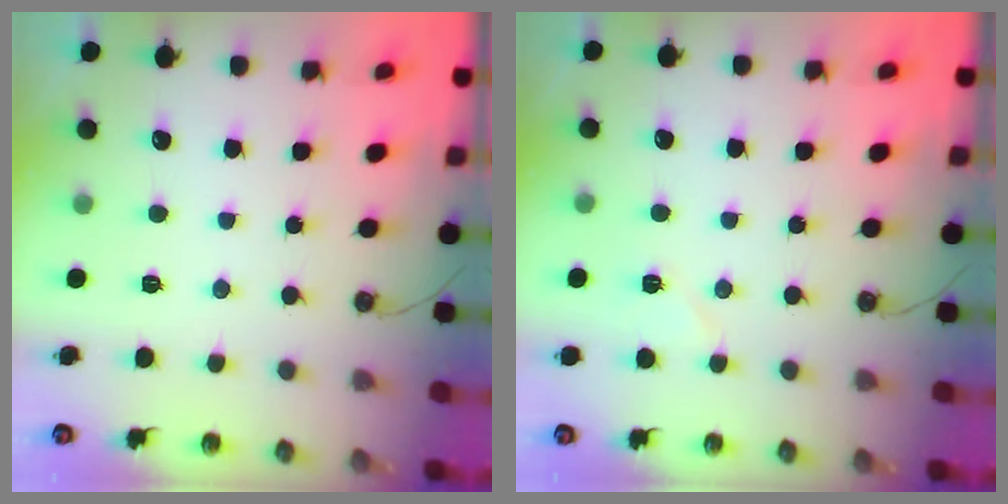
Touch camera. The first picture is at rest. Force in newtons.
{"total": 5.5, "press": 5.3, "slide": 1.5}